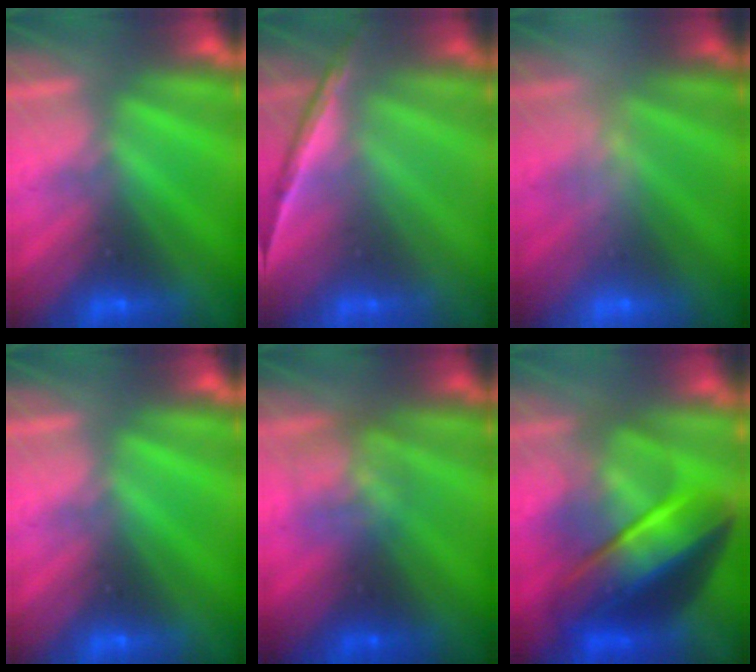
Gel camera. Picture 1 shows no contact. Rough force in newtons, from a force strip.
{"total": 1.6}
{"total": 2.5}
{"total": 0.0}
{"total": 2.6}
{"total": 5.6}